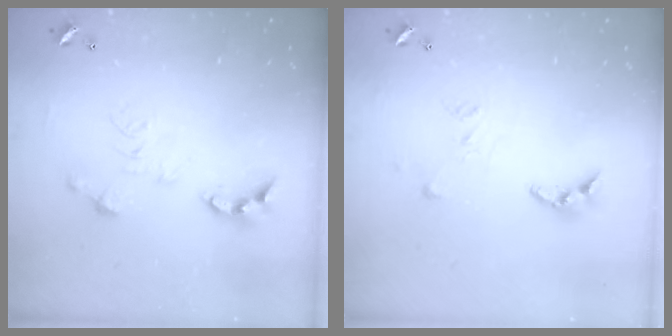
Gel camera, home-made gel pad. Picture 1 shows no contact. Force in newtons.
{"total": 8.1, "press": 8.1, "slide": 0.7}